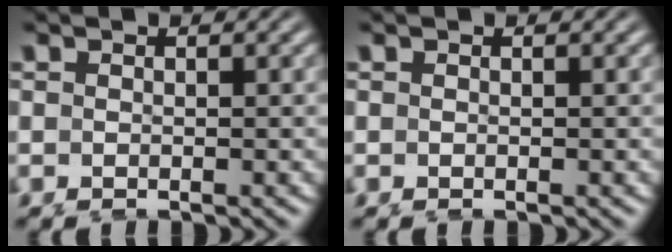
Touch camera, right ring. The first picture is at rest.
{"total": 0.0}